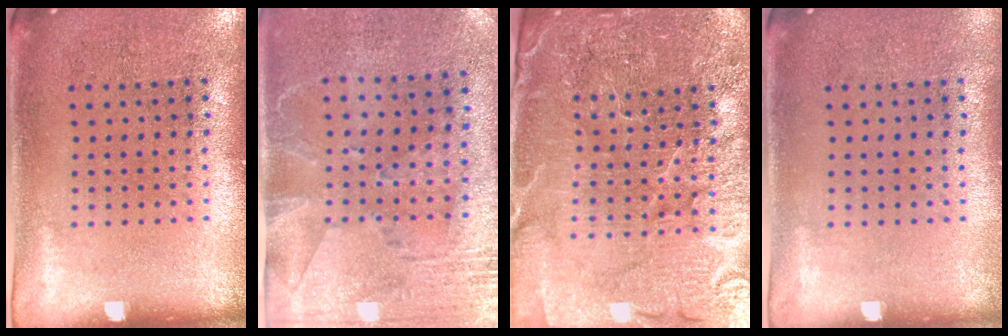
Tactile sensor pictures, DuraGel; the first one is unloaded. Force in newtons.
{"total": 2.7, "press": 2.3, "slide": 1.5}
{"total": 5.0, "press": 4.7, "slide": 1.7}
{"total": 0.0}